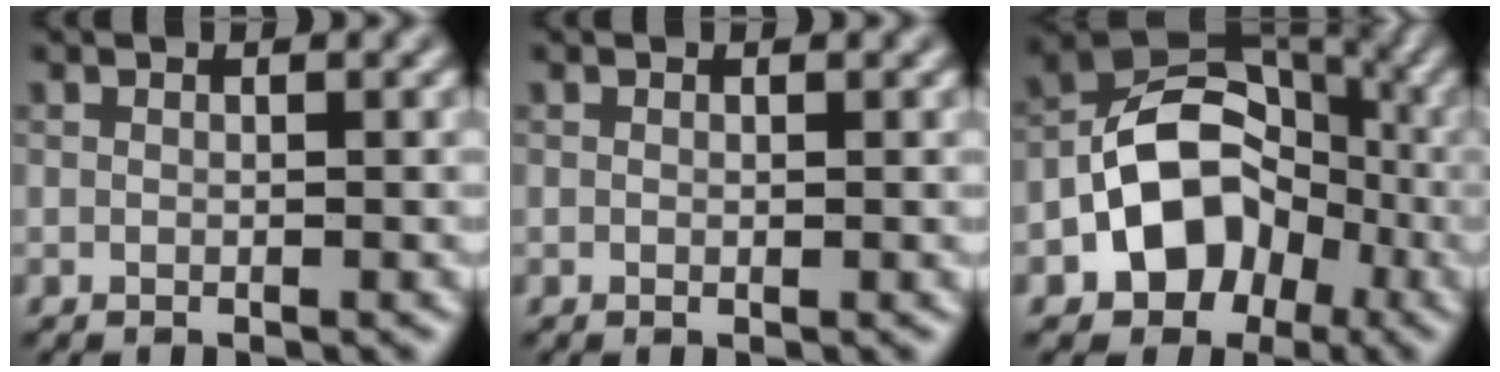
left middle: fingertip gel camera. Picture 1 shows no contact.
{"total": 0.0}
{"total": 9.2, "force": [-3.0, 6.8, 5.4], "torque": [-0.072, 0.005, -0.062]}